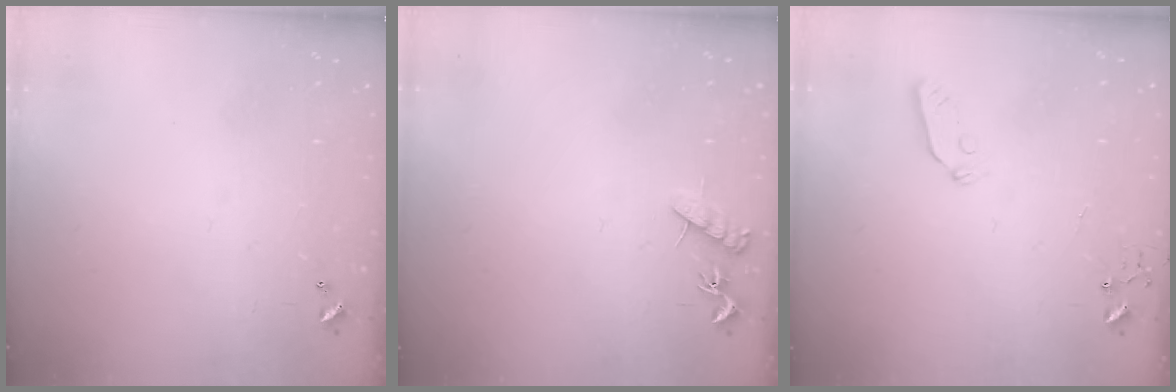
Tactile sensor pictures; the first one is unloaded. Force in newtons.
{"total": 8.1, "press": 8.1, "slide": 0.6}
{"total": 3.6, "press": 3.6, "slide": 0.5}